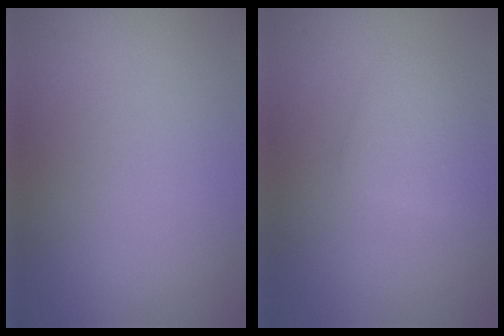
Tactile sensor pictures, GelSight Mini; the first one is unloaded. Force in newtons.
{"total": 2.1, "press": 2.1, "slide": 0.1}